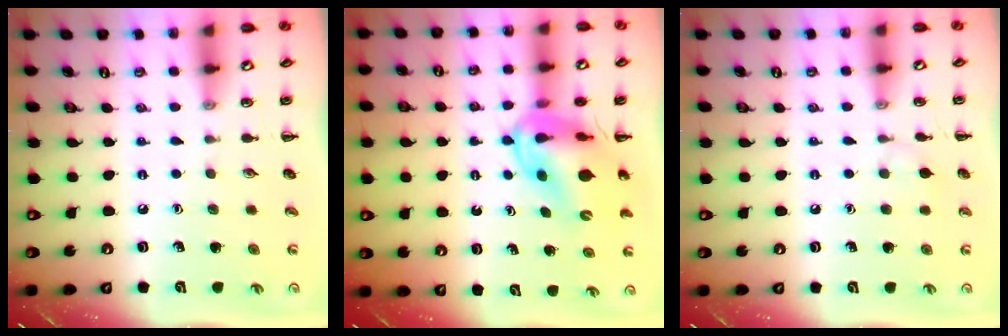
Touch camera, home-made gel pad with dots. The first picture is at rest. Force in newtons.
{"total": 13.4, "press": 12.7, "slide": 4.3}
{"total": 4.5, "press": 4.2, "slide": 1.6}